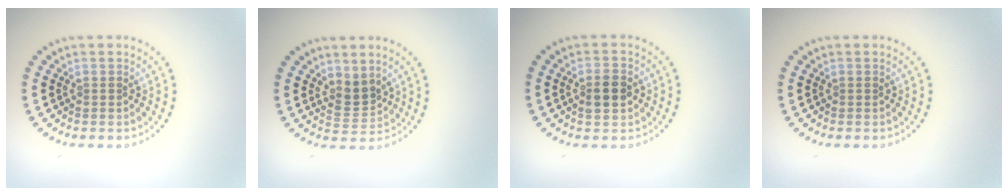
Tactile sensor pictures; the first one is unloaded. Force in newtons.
{"total": 2.3, "press": 1.6, "slide": 1.5}
{"total": 2.5, "press": 2.4, "slide": 0.3}
{"total": 0.0}